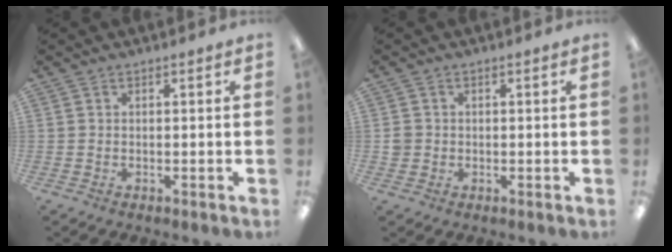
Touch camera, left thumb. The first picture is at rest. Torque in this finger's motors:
{"motor_torque": [-0.17, 0.17, -0.07, -0.08, 0.00]}